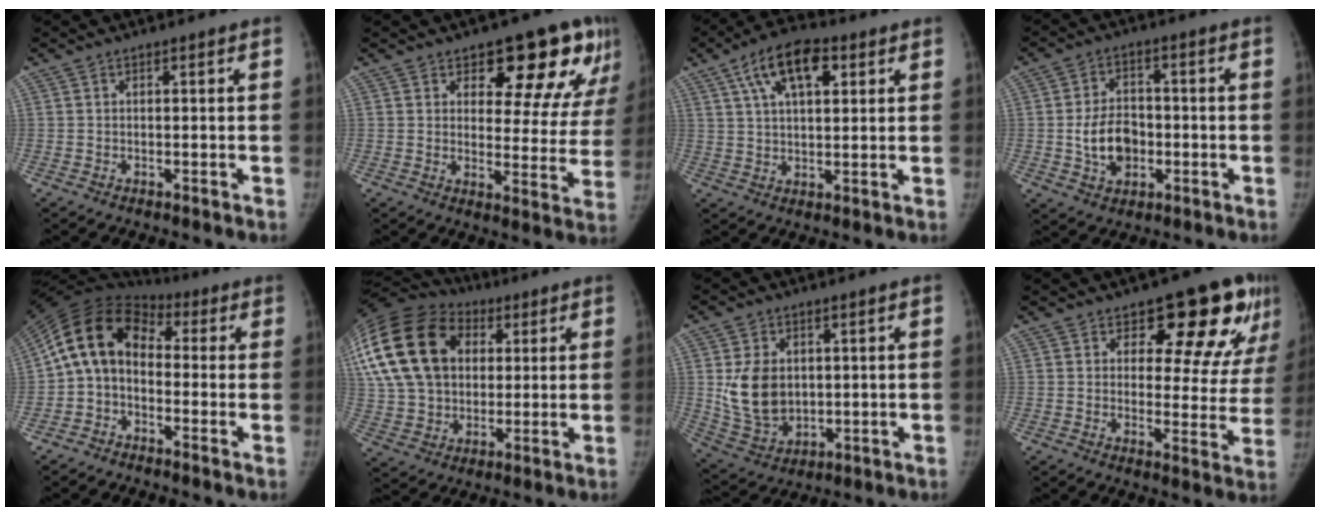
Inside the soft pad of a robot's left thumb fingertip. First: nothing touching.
{"total": 17.0, "force": [10.4, 7.8, 11.0], "torque": [-0.076, -0.052, 0.125]}
{"total": 11.8, "force": [5.2, 5.8, 8.9], "torque": [-0.137, 0.002, 0.087]}
{"total": 8.9, "force": [-1.6, 6.5, 5.9], "torque": [-0.084, 0.014, -0.024]}
{"total": 12.9, "force": [-0.3, 9.6, 8.5], "torque": [-0.144, 0.049, -0.021]}
{"total": 33.0, "force": [9.3, 24.4, 20.2], "torque": [-0.470, 0.076, 0.185]}
{"total": 11.2, "force": [1.5, 8.3, 7.3], "torque": [-0.105, -0.017, 0.051]}
{"total": 16.8, "force": [10.4, 7.8, 10.6], "torque": [-0.072, -0.057, 0.118]}